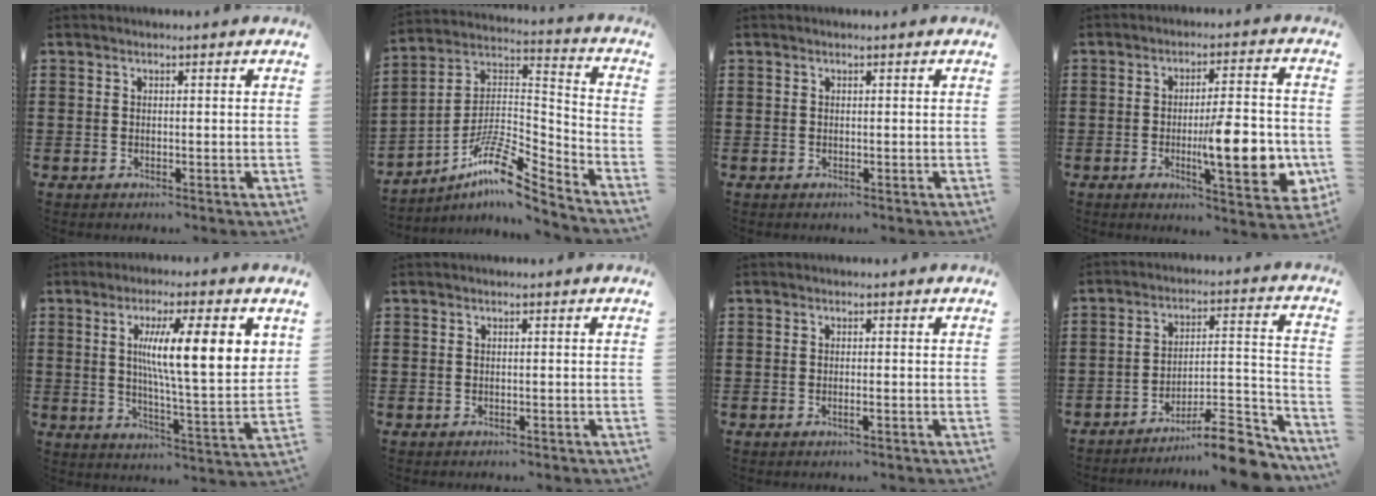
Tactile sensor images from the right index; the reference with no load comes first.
{"total": 10.7, "force": [-7.5, 2.7, 7.1], "torque": [-0.145, 0.002, -0.150]}
{"total": 0.0}
{"total": 11.1, "force": [-2.2, 2.7, 10.6], "torque": [-0.153, -0.010, -0.035]}
{"total": 11.7, "force": [4.0, 1.7, 10.9], "torque": [-0.188, -0.013, 0.058]}
{"total": 0.0}
{"total": 0.9, "force": [-0.3, 0.0, 0.8], "torque": [-0.014, -0.005, -0.005]}
{"total": 11.4, "force": [-9.5, 2.0, 6.1], "torque": [-0.068, 0.031, -0.175]}